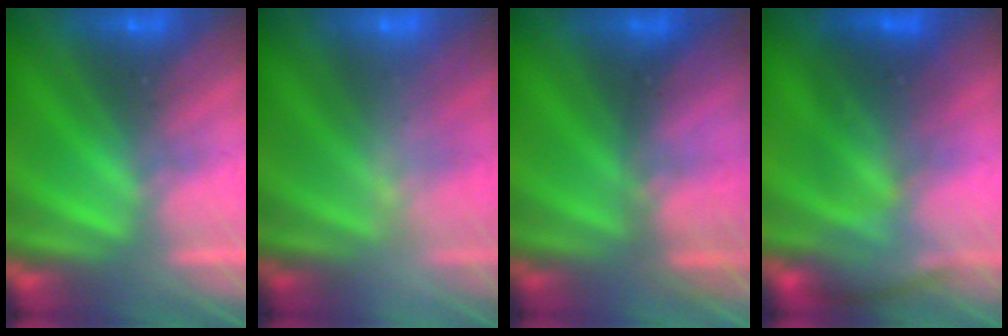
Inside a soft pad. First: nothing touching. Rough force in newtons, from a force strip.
{"total": 2.5}
{"total": 2.7}
{"total": 2.7}